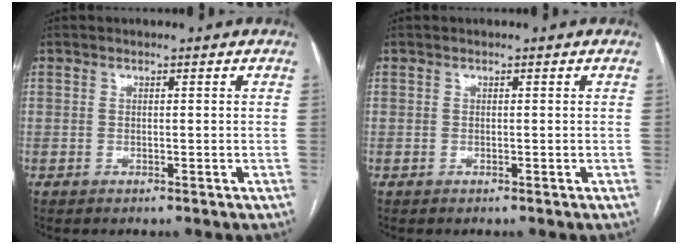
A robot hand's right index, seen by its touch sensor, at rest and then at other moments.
{"total": 0.0}